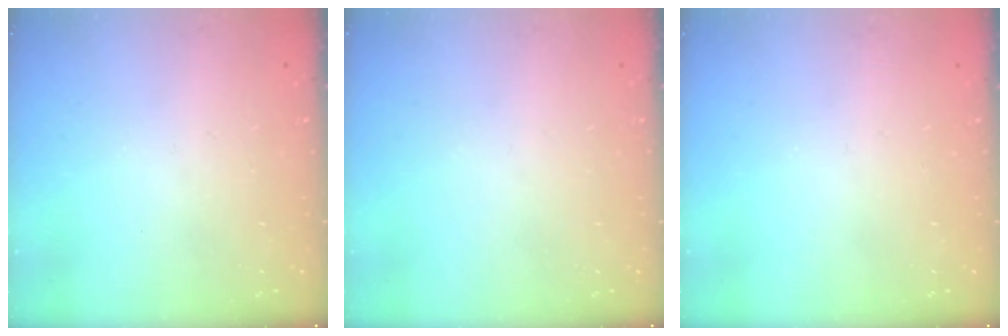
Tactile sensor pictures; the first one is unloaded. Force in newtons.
{"total": 0.0}
{"total": 0.0}